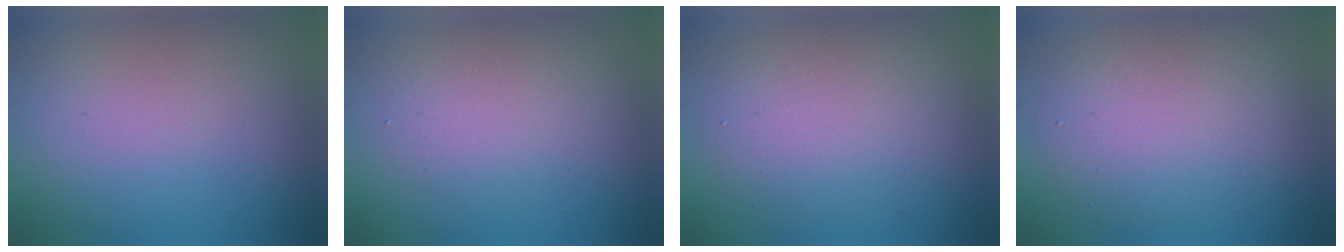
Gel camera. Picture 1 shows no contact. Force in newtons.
{"total": 3.2, "press": 3.2, "slide": 0.2}
{"total": 4.6, "press": 4.6, "slide": 0.6}
{"total": 5.9, "press": 5.9, "slide": 0.5}